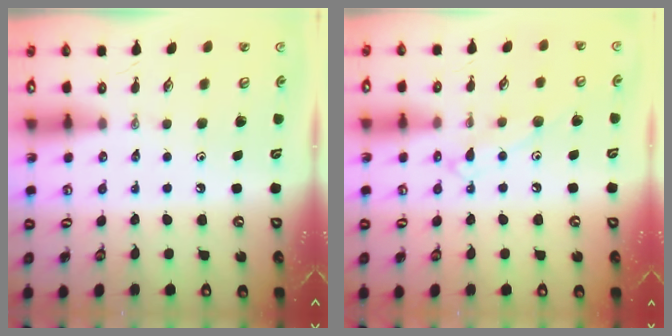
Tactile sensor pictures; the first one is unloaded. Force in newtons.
{"total": 8.8, "press": 8.8, "slide": 0.6}